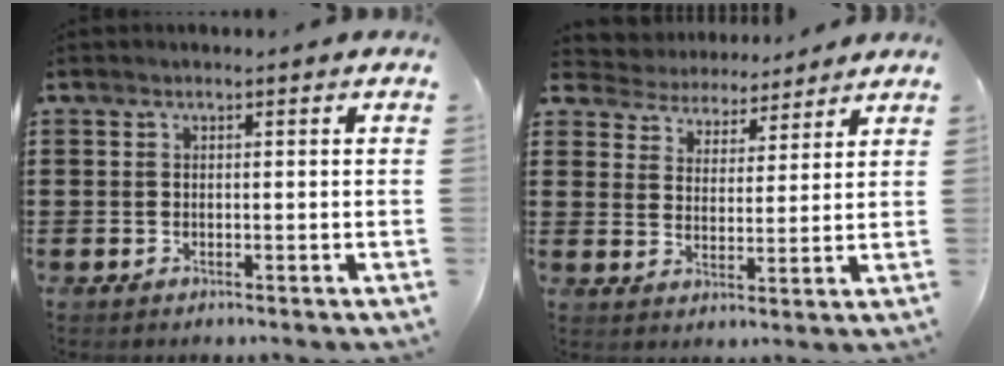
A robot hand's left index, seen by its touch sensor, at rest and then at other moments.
{"total": 4.4, "force": [4.2, 1.0, -0.7], "torque": [-0.016, -0.026, 0.072]}